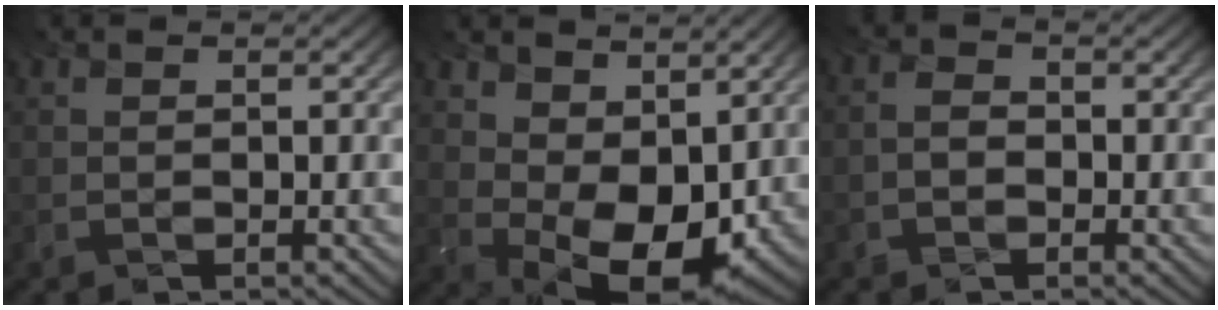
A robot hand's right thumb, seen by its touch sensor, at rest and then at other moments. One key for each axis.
{"total": 10.3, "fx": 2.8, "fy": 6.4, "fz": 7.6, "tx": -0.139, "ty": -0.013, "tz": 0.060}
{"total": 2.3, "fx": -1.8, "fy": 1.3, "fz": 0.5, "tx": -0.009, "ty": -0.002, "tz": -0.037}